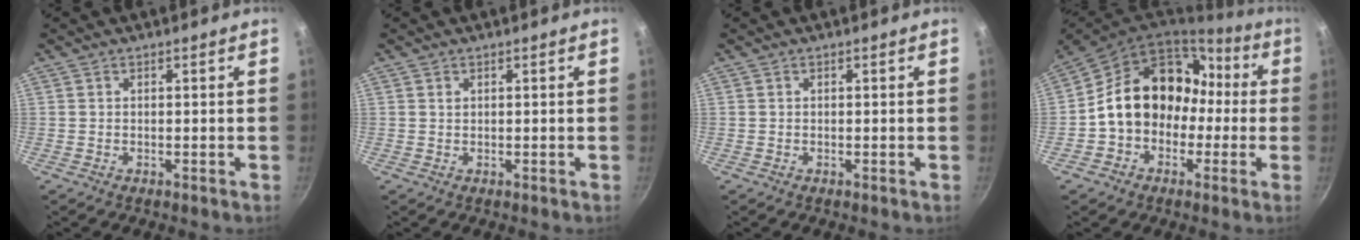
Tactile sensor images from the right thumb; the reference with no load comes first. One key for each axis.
{"total": 0.6, "fx": 0.3, "fy": 0.4, "fz": 0.3, "tx": -0.004, "ty": 0.001, "tz": 0.007}
{"total": 0.0}
{"total": 18.0, "fx": -0.5, "fy": 14.4, "fz": 10.9, "tx": -0.132, "ty": 0.073, "tz": -0.007}